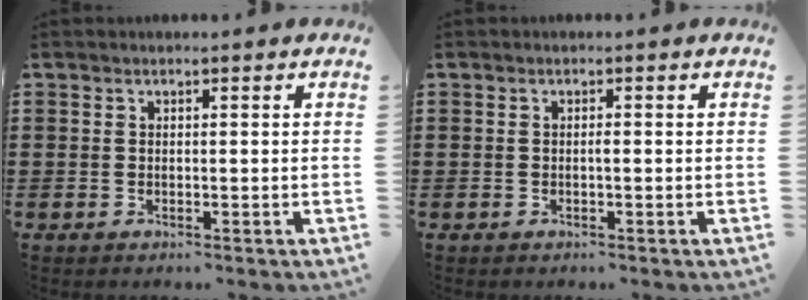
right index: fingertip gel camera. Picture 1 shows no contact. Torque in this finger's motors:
{"motor_torque": [0.12, -0.29, 0.00, 0.03]}